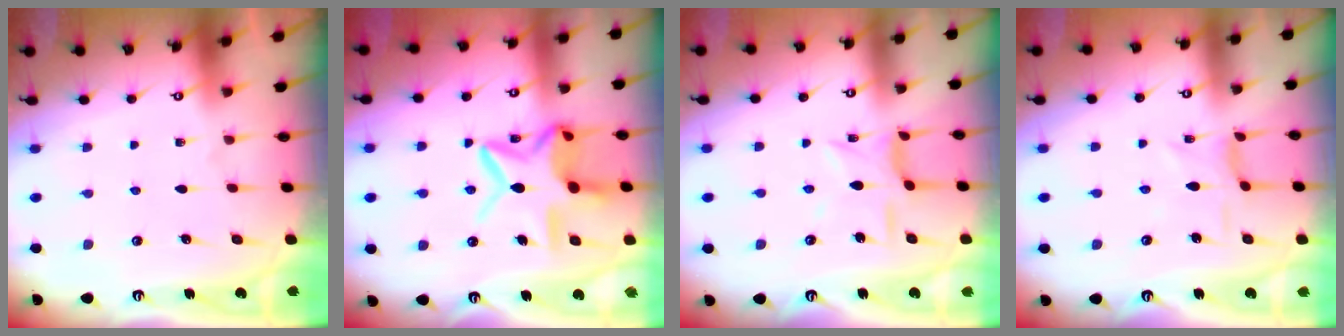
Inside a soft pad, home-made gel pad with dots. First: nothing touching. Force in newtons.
{"total": 13.5, "press": 13.5, "slide": 1.2}
{"total": 6.6, "press": 6.6, "slide": 0.3}
{"total": 2.1, "press": 2.1, "slide": 0.5}